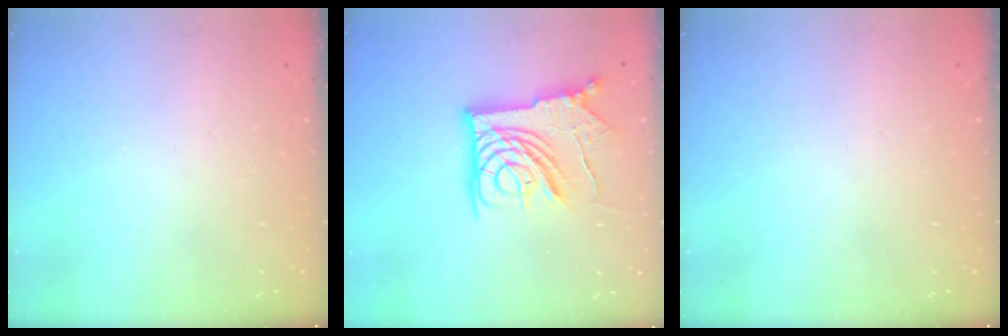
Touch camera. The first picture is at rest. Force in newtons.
{"total": 15.6, "press": 15.5, "slide": 1.5}
{"total": 0.0}